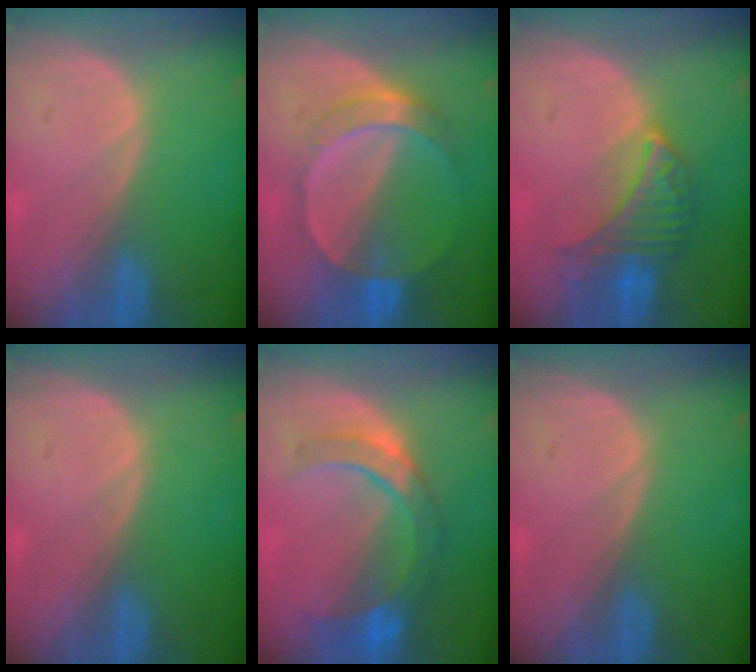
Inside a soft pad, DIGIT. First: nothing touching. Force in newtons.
{"total": 7.4, "press": 6.4, "slide": 3.8}
{"total": 6.4, "press": 6.4, "slide": 0.5}
{"total": 0.0}
{"total": 8.8, "press": 7.8, "slide": 4.1}
{"total": 0.0}